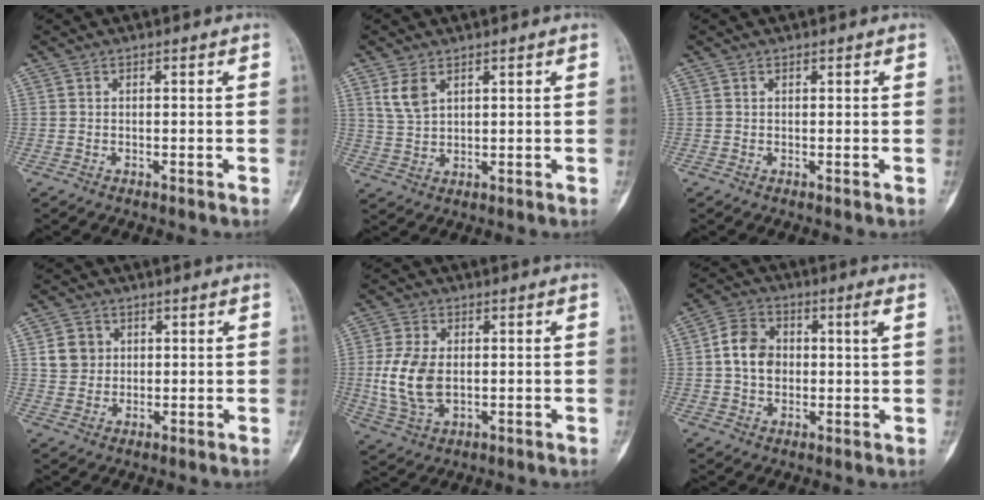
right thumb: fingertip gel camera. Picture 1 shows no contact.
{"total": 4.6, "force": [2.3, 2.6, 3.0], "torque": [-0.056, -0.006, 0.055]}
{"total": 0.0}
{"total": 5.2, "force": [1.3, 4.7, 1.8], "torque": [-0.008, -0.002, 0.024]}
{"total": 10.1, "force": [-0.1, 6.3, 7.9], "torque": [-0.164, -0.003, 0.006]}
{"total": 8.5, "force": [1.1, 5.5, 6.4], "torque": [-0.100, 0.017, 0.017]}